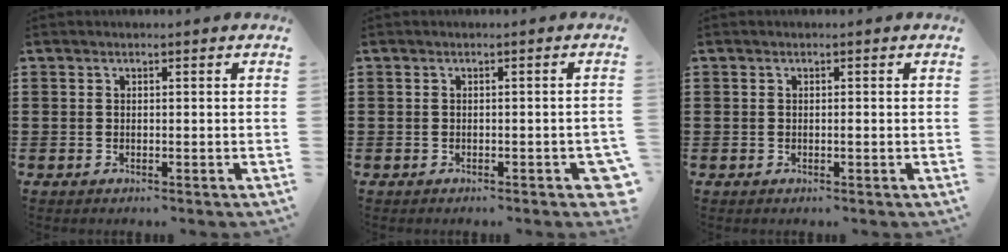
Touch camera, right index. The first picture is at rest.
{"total": 1.3, "force": [-0.8, 0.5, 0.9], "torque": [-0.017, -0.002, -0.015]}
{"total": 0.0}